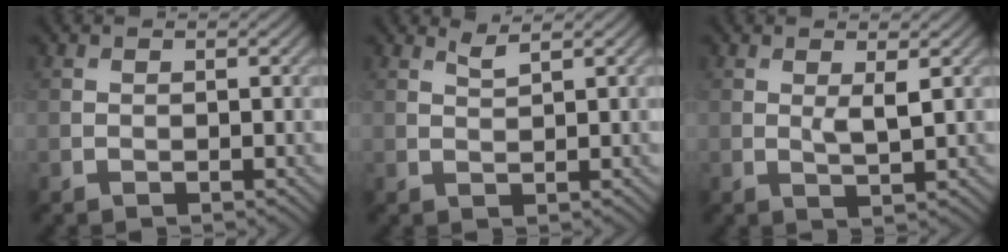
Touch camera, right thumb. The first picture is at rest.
{"total": 1.3, "force": [1.1, 0.0, 0.7], "torque": [-0.023, 0.002, 0.023]}
{"total": 2.1, "force": [0.6, 0.3, 2.0], "torque": [-0.042, -0.005, 0.012]}